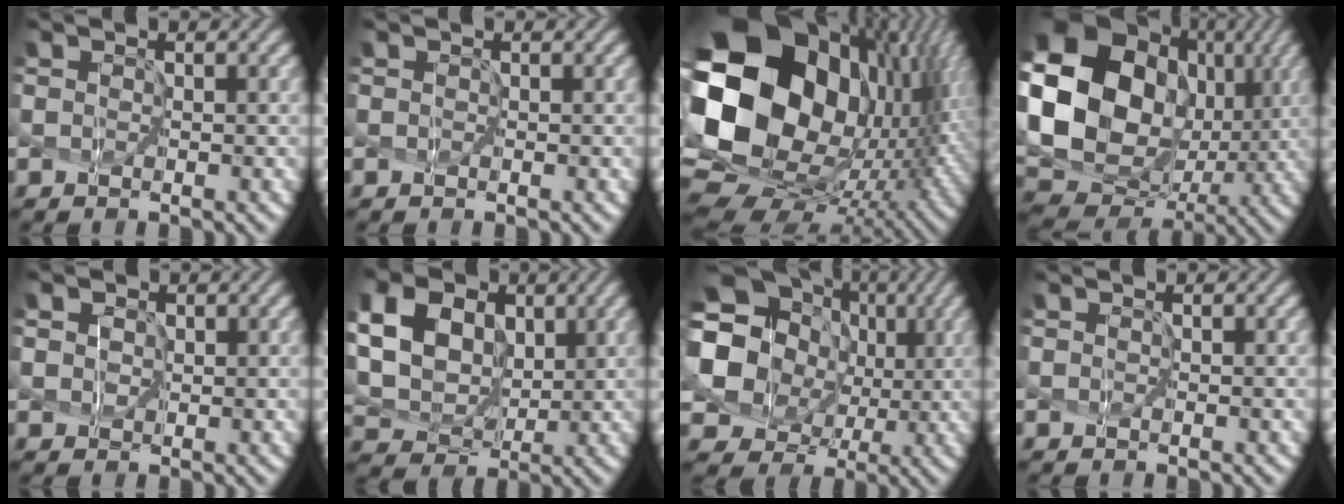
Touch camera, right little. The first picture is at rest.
{"total": 0.0}
{"total": 22.0, "force": [3.3, 15.4, 15.3], "torque": [-0.328, -0.029, 0.083]}
{"total": 21.4, "force": [3.1, 17.9, 11.4], "torque": [-0.264, -0.004, 0.069]}
{"total": 3.5, "force": [1.6, 2.6, 1.7], "torque": [-0.034, 0.026, 0.014]}
{"total": 12.7, "force": [4.6, 9.7, 6.8], "torque": [-0.183, 0.026, 0.107]}
{"total": 10.4, "force": [1.7, 8.5, 5.7], "torque": [-0.122, -0.008, 0.031]}
{"total": 0.0}